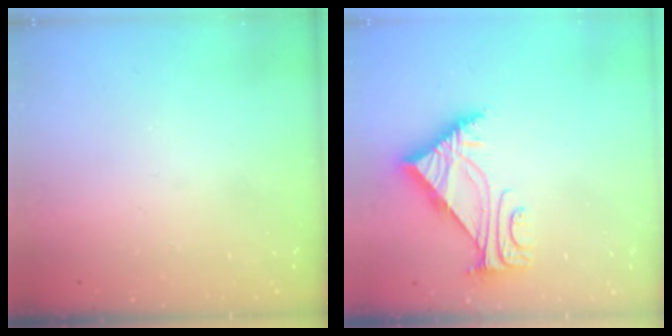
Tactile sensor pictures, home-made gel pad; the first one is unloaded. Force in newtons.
{"total": 6.1, "press": 6.1, "slide": 0.0}